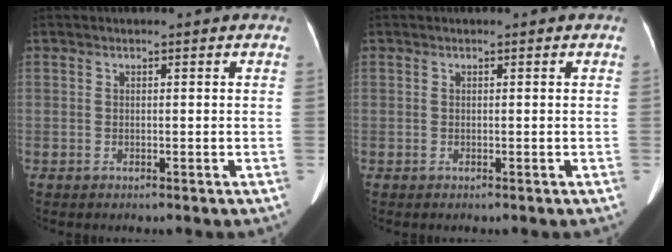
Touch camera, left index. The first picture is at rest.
{"total": 0.0}